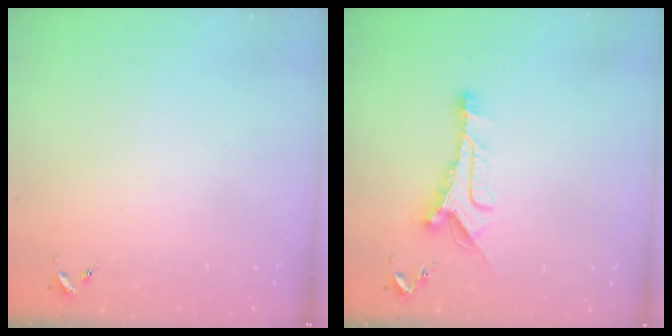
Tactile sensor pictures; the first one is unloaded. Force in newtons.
{"total": 10.4, "press": 10.3, "slide": 0.8}